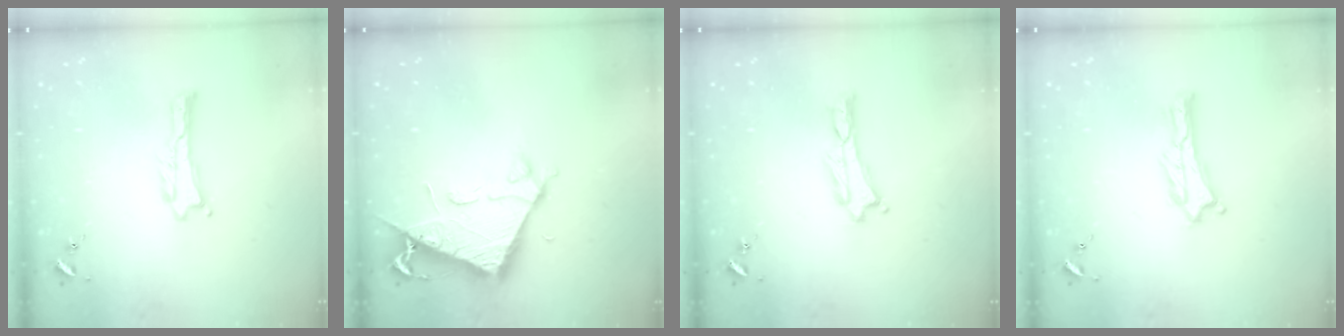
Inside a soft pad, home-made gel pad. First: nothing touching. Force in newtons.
{"total": 7.2, "press": 7.2, "slide": 0.7}
{"total": 0.0}
{"total": 0.8, "press": 0.7, "slide": 0.2}